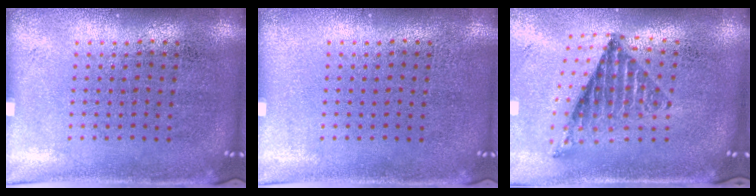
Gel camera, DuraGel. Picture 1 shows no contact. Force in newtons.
{"total": 0.0}
{"total": 1.1, "press": 1.0, "slide": 0.5}